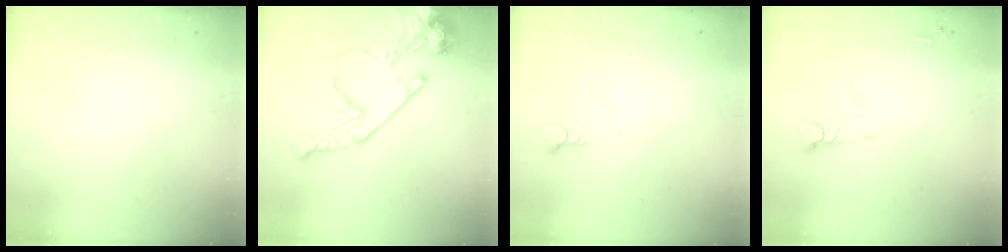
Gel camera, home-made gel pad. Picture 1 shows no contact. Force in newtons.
{"total": 20.6, "press": 20.5, "slide": 2.7}
{"total": 3.8, "press": 3.8, "slide": 0.2}
{"total": 7.6, "press": 7.5, "slide": 0.7}